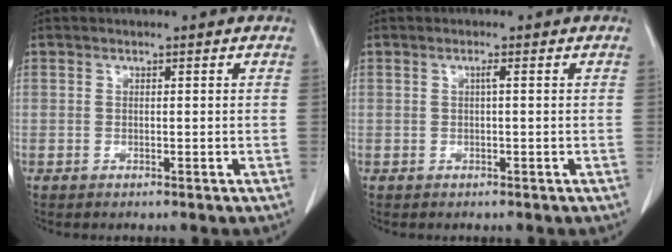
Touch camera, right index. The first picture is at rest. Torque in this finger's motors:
{"motor_torque": [0.19, 0.03, 0.03, 0.01]}